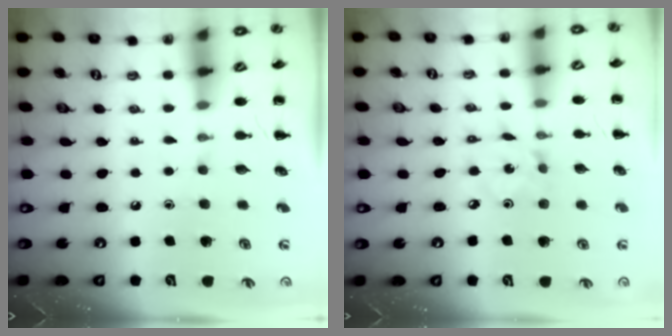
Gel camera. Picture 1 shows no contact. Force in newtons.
{"total": 2.2, "press": 2.2, "slide": 0.4}